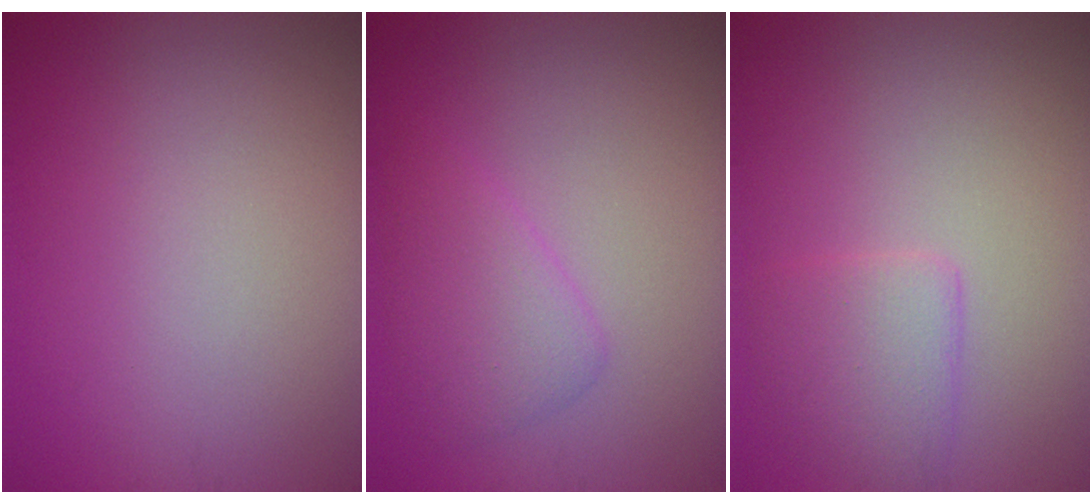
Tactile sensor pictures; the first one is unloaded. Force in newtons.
{"total": 2.8, "press": 2.8, "slide": 0.2}
{"total": 2.6, "press": 2.6, "slide": 0.1}